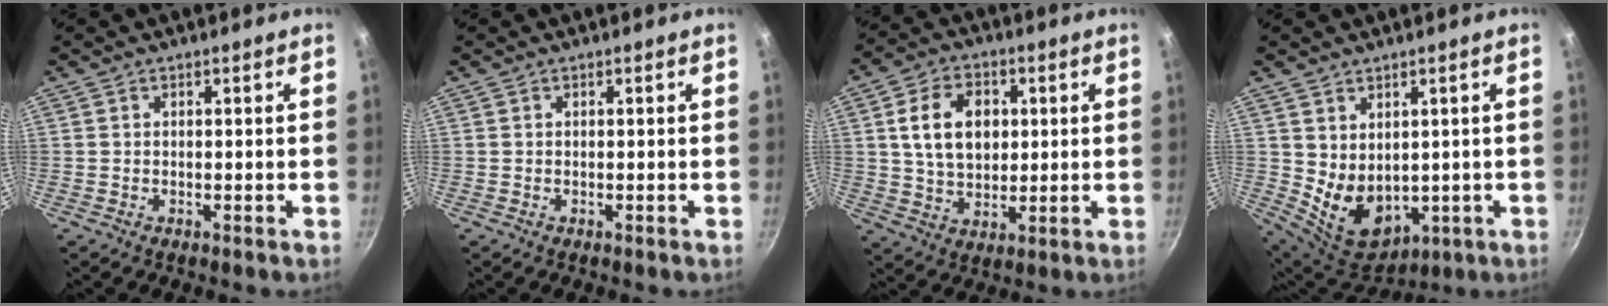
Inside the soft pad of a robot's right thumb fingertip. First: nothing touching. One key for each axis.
{"total": 0.0}
{"total": 11.6, "fx": 2.2, "fy": 8.2, "fz": 7.8, "tx": -0.113, "ty": -0.001, "tz": 0.039}
{"total": 10.1, "fx": 1.0, "fy": 7.3, "fz": 6.9, "tx": -0.093, "ty": -0.028, "tz": 0.049}